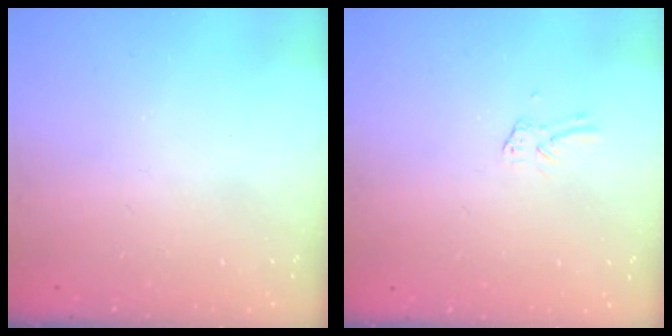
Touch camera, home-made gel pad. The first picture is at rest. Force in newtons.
{"total": 1.9, "press": 1.9, "slide": 0.1}